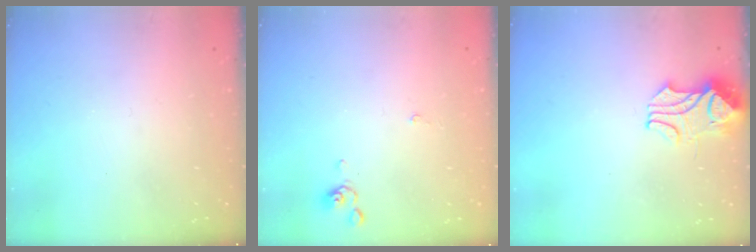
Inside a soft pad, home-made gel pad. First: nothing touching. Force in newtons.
{"total": 0.0}
{"total": 2.1, "press": 1.9, "slide": 0.9}